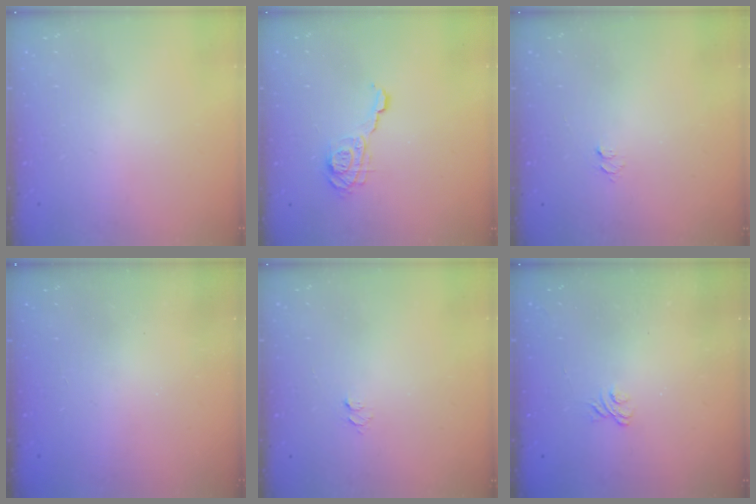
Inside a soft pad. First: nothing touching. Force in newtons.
{"total": 9.6, "press": 9.6, "slide": 0.5}
{"total": 3.6, "press": 3.6, "slide": 0.4}
{"total": 2.5, "press": 2.4, "slide": 0.8}
{"total": 3.6, "press": 3.6, "slide": 0.4}
{"total": 1.9, "press": 1.5, "slide": 1.1}